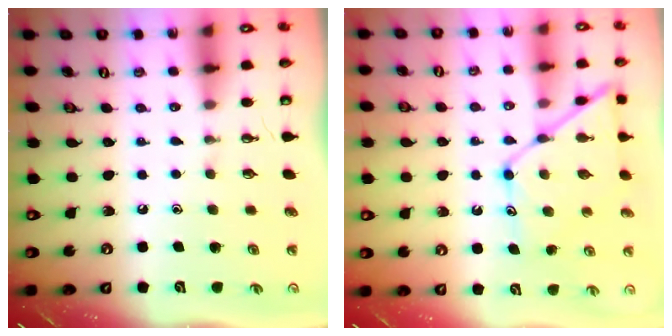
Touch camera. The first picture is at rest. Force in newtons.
{"total": 13.6, "press": 13.6, "slide": 1.1}